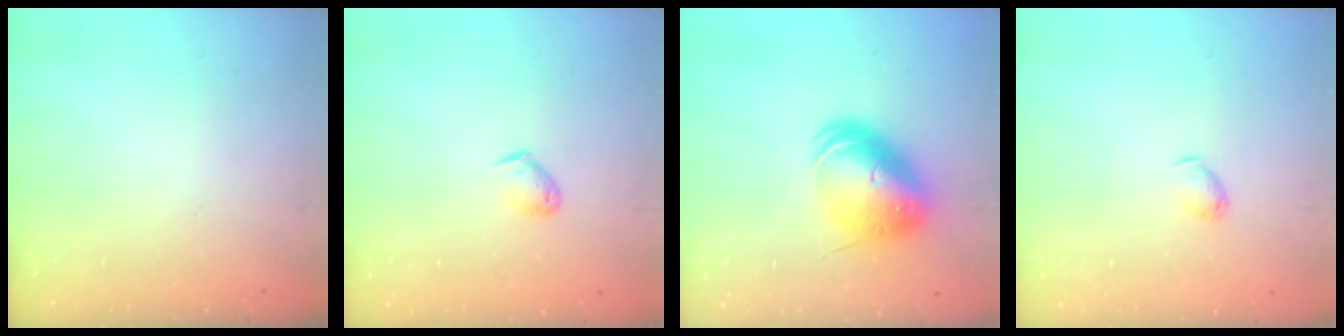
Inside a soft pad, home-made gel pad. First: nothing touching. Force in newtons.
{"total": 3.7, "press": 3.7, "slide": 0.7}
{"total": 14.0, "press": 13.8, "slide": 2.6}
{"total": 3.6, "press": 3.5, "slide": 0.7}